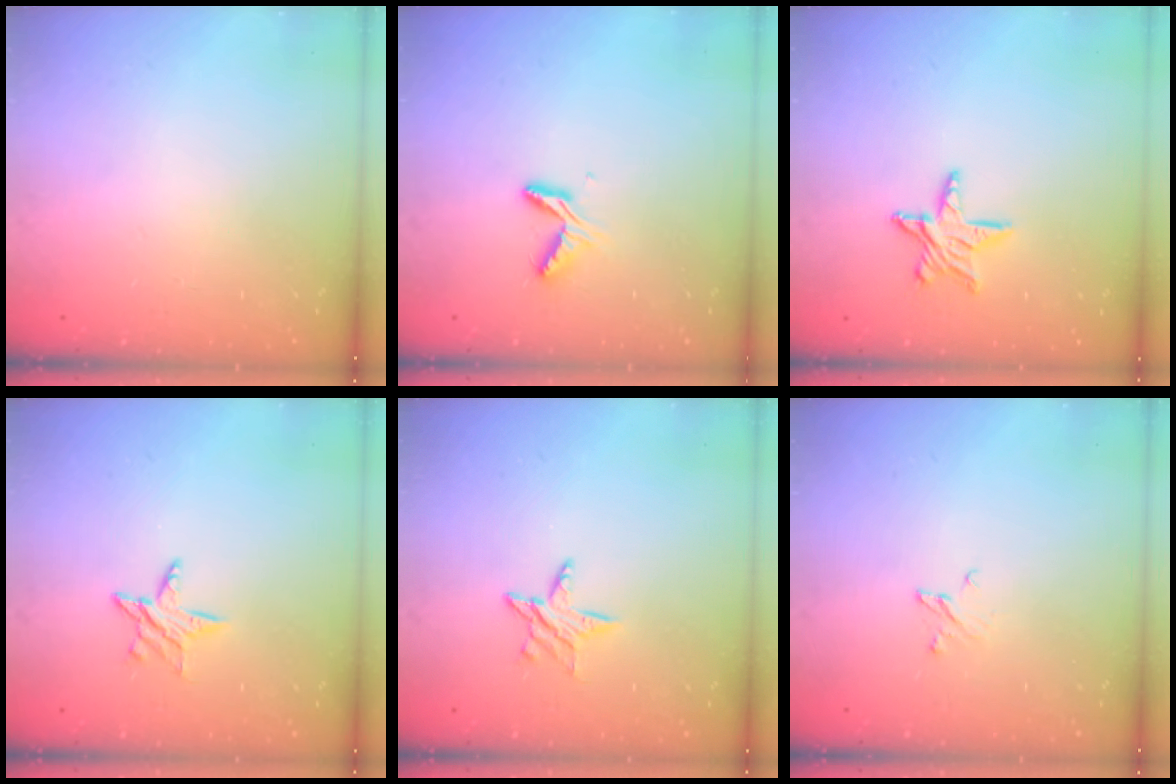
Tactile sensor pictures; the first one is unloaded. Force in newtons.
{"total": 5.7, "press": 5.7, "slide": 0.5}
{"total": 9.0, "press": 9.0, "slide": 0.8}
{"total": 5.7, "press": 5.7, "slide": 0.6}
{"total": 5.7, "press": 5.7, "slide": 0.6}
{"total": 2.4, "press": 2.4, "slide": 0.2}